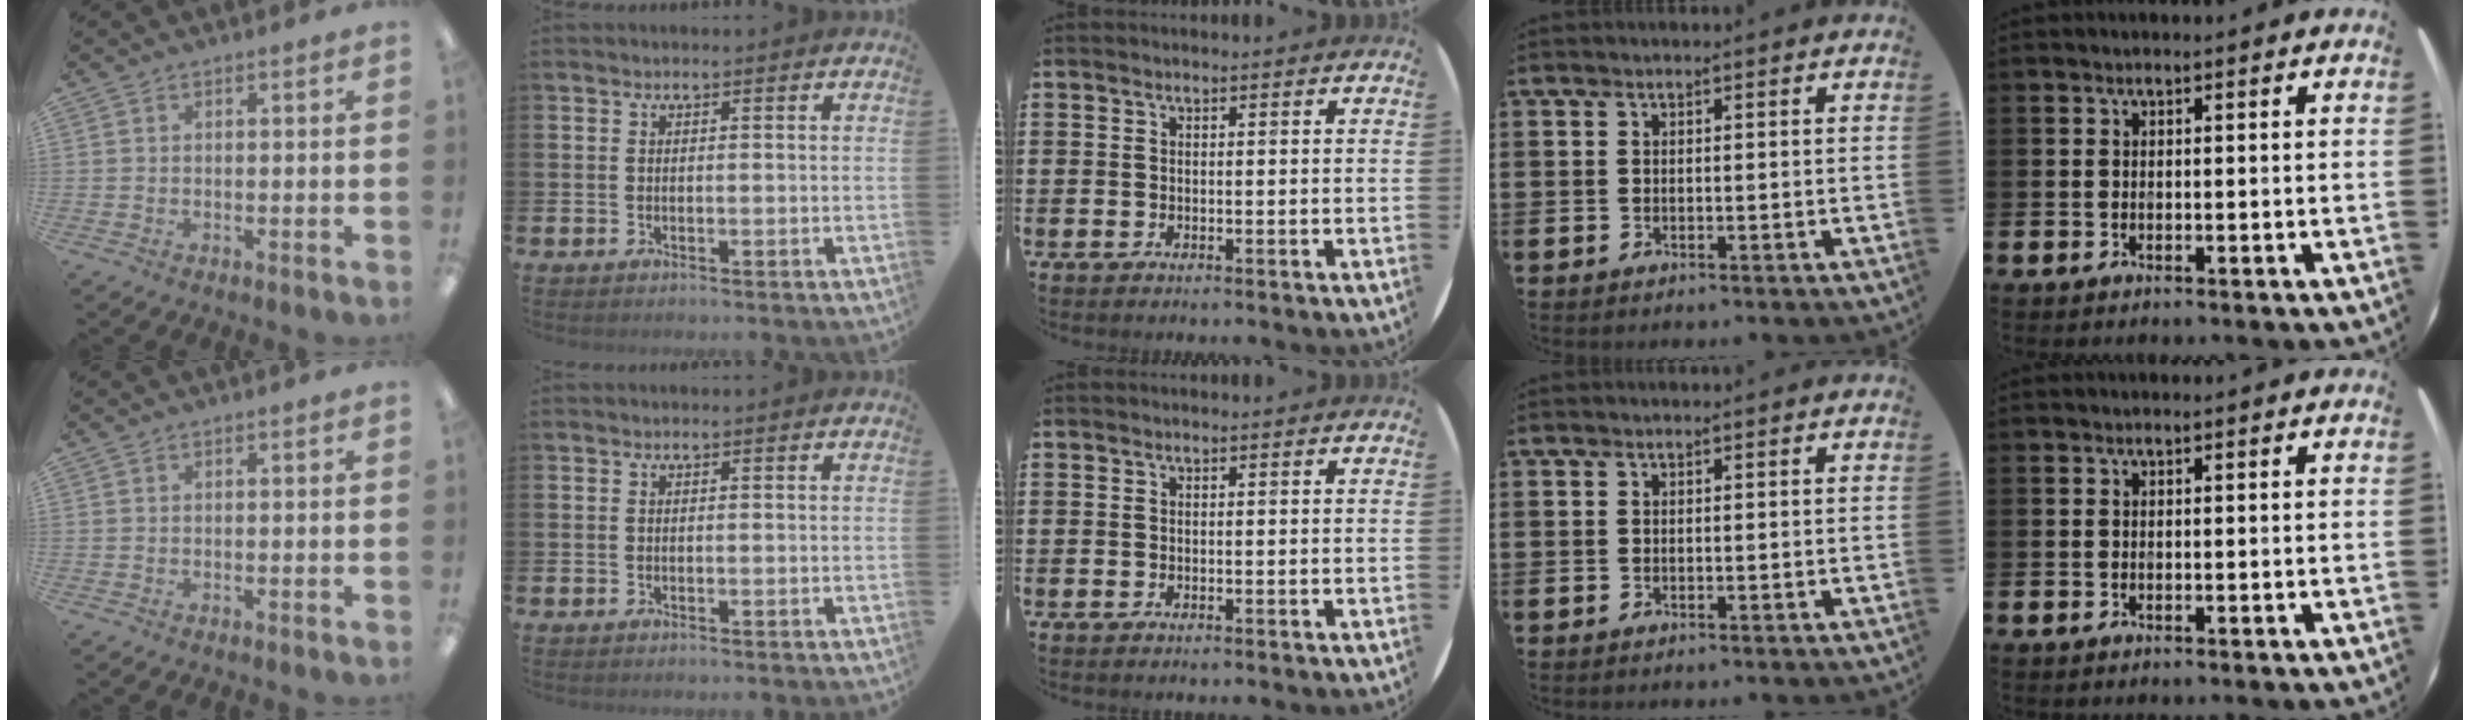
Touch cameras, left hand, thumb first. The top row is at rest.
{}